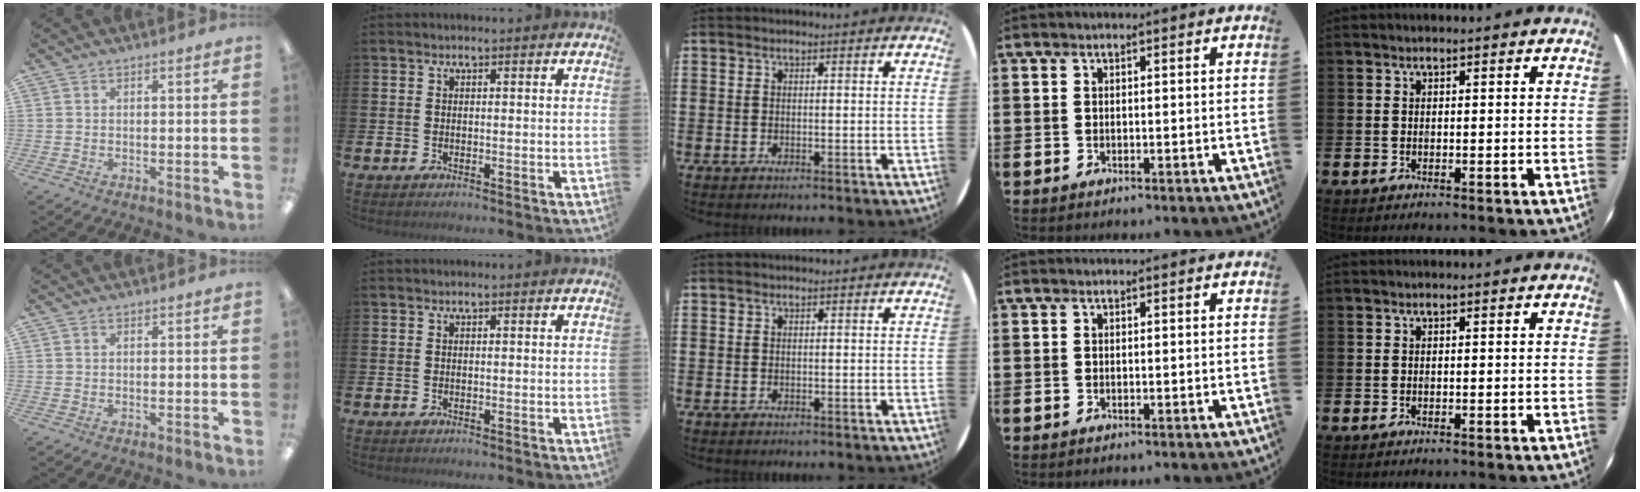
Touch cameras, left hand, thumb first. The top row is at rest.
{}